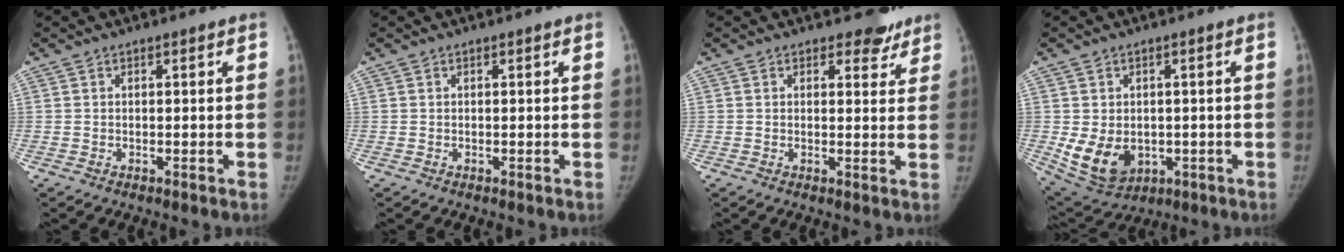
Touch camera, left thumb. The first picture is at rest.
{"total": 0.0}
{"total": 3.8, "force": [3.1, 2.1, 0.6], "torque": [0.019, -0.022, 0.032]}
{"total": 9.8, "force": [-1.6, 7.4, 6.2], "torque": [-0.095, -0.009, -0.003]}